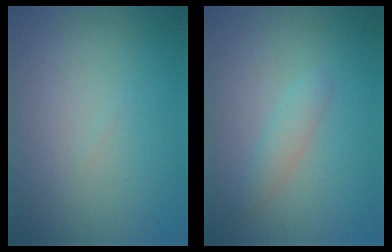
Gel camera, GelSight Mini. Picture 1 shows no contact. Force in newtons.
{"total": 1.9, "press": 1.9, "slide": 0.0}